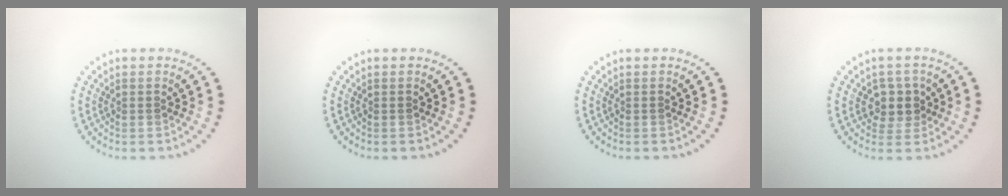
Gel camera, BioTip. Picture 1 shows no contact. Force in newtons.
{"total": 0.0}
{"total": 0.0}
{"total": 2.6, "press": 2.3, "slide": 1.1}